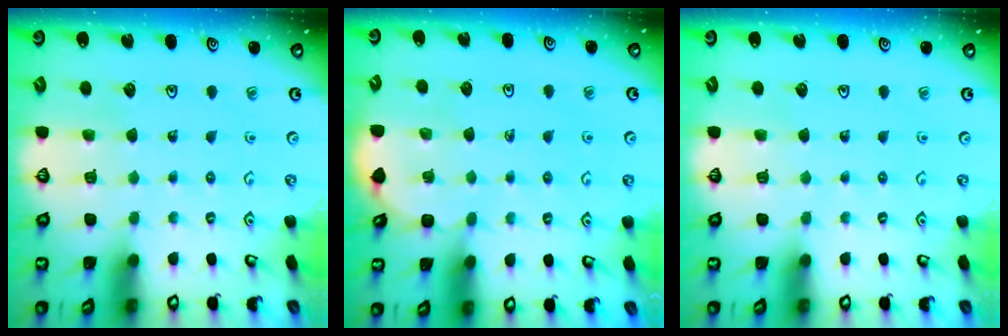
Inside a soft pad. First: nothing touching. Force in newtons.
{"total": 2.6, "press": 2.6, "slide": 0.3}
{"total": 0.0}